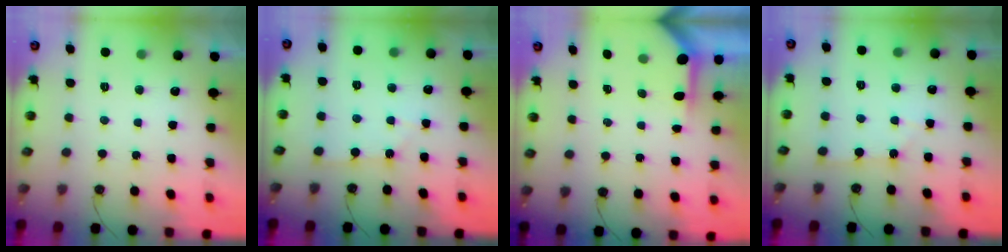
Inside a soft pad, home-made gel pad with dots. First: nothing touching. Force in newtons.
{"total": 3.8, "press": 3.8, "slide": 0.4}
{"total": 3.7, "press": 3.7, "slide": 0.4}
{"total": 3.8, "press": 3.8, "slide": 0.4}